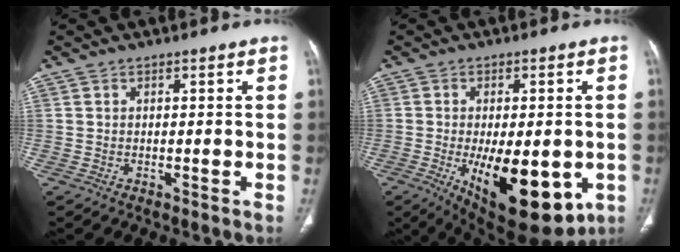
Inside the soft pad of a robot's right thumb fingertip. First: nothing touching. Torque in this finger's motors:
{"motor_torque": [2.15, 2.86, 2.12, -0.52, 0.51]}